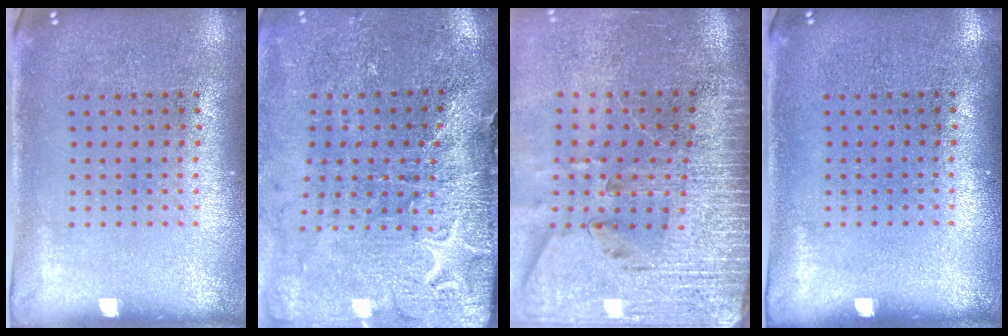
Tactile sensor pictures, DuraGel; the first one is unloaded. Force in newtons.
{"total": 3.5, "press": 3.4, "slide": 0.8}
{"total": 3.7, "press": 3.2, "slide": 1.9}
{"total": 0.0}